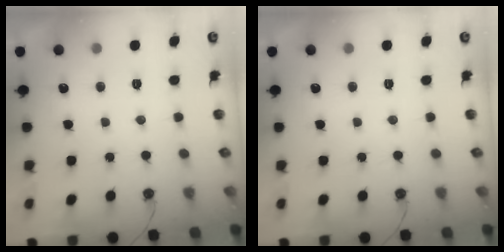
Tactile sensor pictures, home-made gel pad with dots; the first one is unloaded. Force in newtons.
{"total": 0.0}